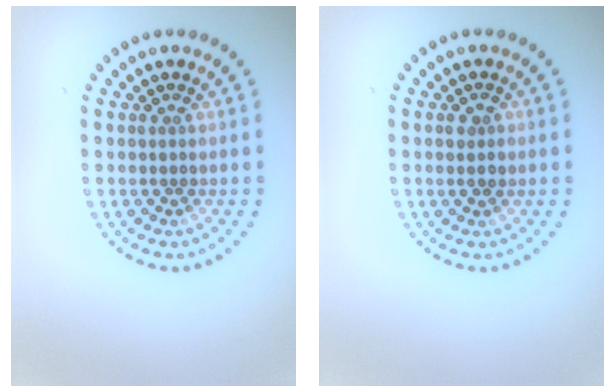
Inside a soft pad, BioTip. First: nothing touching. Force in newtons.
{"total": 1.4, "press": 1.4, "slide": 0.2}